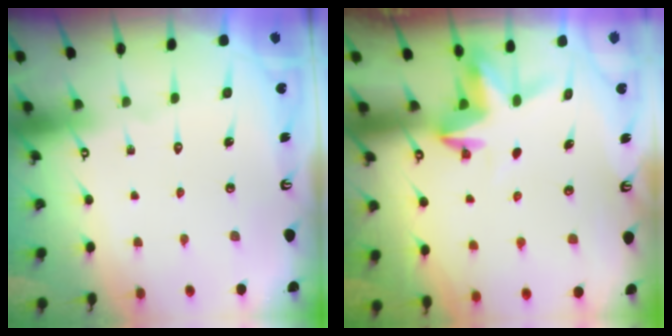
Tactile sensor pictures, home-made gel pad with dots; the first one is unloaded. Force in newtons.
{"total": 3.9, "press": 3.9, "slide": 0.3}